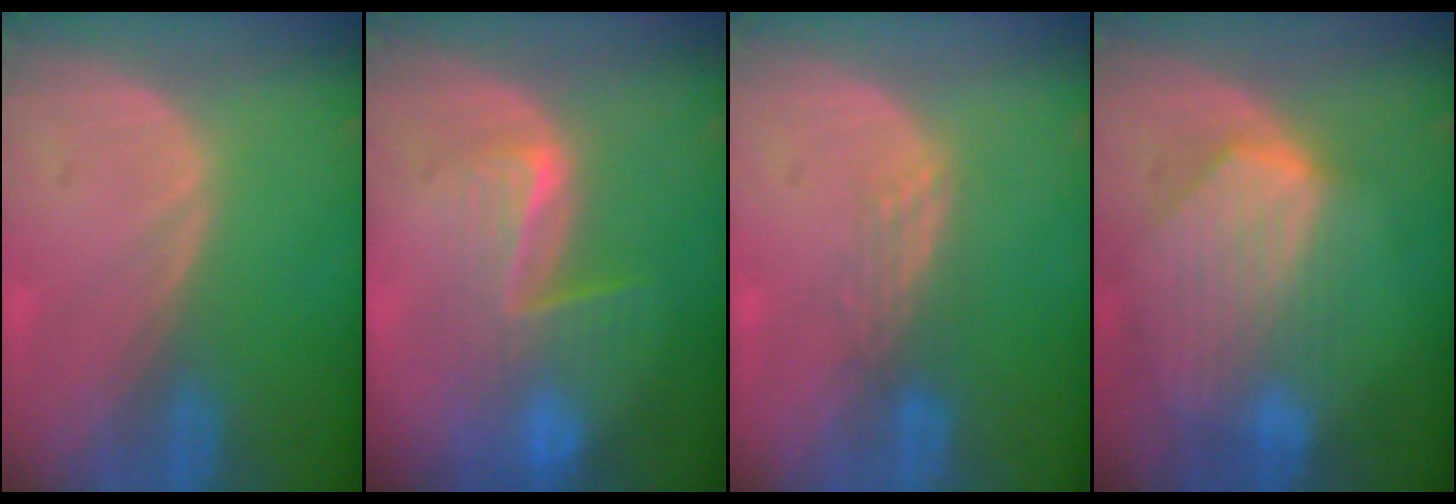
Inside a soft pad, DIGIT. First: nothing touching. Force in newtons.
{"total": 7.1, "press": 6.9, "slide": 1.9}
{"total": 3.0, "press": 2.5, "slide": 1.7}
{"total": 8.7, "press": 7.9, "slide": 3.7}